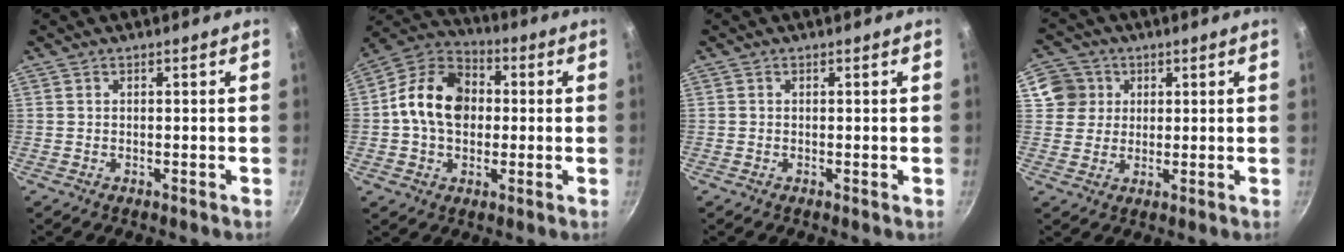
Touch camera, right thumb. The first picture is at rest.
{"total": 14.6, "force": [0.5, 11.2, 9.4], "torque": [-0.129, 0.025, -0.010]}
{"total": 0.0}
{"total": 6.5, "force": [2.1, 6.0, 1.3], "torque": [0.015, 0.007, 0.032]}